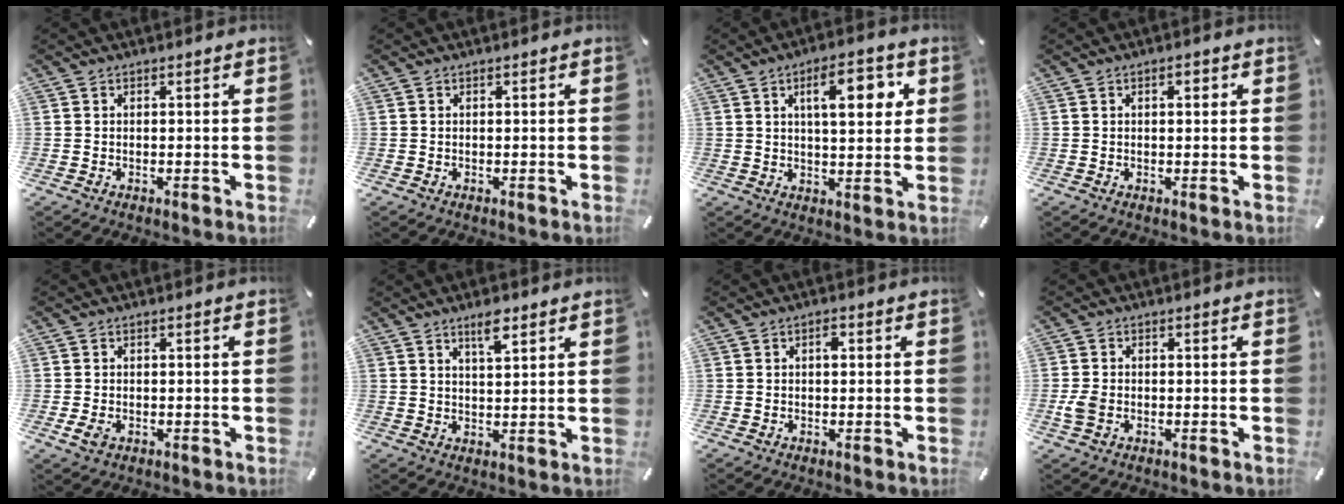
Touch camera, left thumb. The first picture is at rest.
{"total": 0.0}
{"total": 10.7, "force": [4.0, 4.2, 9.0], "torque": [-0.133, -0.007, 0.058]}
{"total": 1.6, "force": [0.5, 0.8, 1.3], "torque": [-0.019, 0.005, 0.004]}
{"total": 2.2, "force": [-0.9, 1.5, 1.4], "torque": [-0.037, -0.002, -0.019]}
{"total": 5.2, "force": [3.4, 1.6, 3.6], "torque": [-0.061, -0.007, 0.057]}
{"total": 1.6, "force": [0.2, 0.8, 1.4], "torque": [-0.020, 0.004, 0.000]}
{"total": 3.6, "force": [-0.8, 2.7, 2.3], "torque": [-0.045, 0.004, -0.014]}